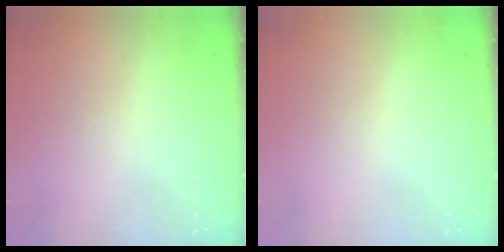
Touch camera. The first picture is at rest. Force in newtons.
{"total": 2.3, "press": 2.2, "slide": 0.8}